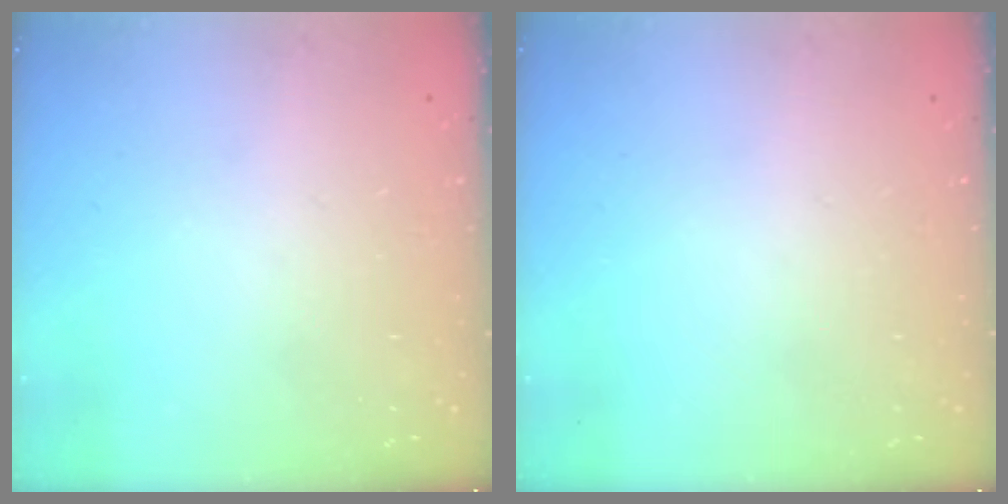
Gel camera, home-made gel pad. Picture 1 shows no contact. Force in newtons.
{"total": 0.0}